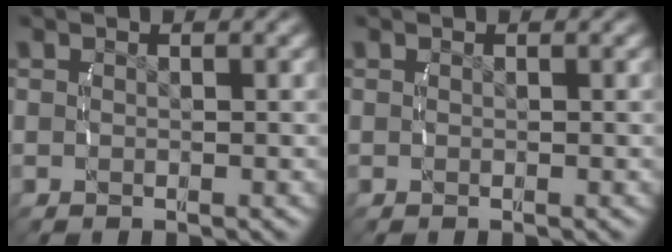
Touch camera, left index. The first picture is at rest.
{"total": 0.0}